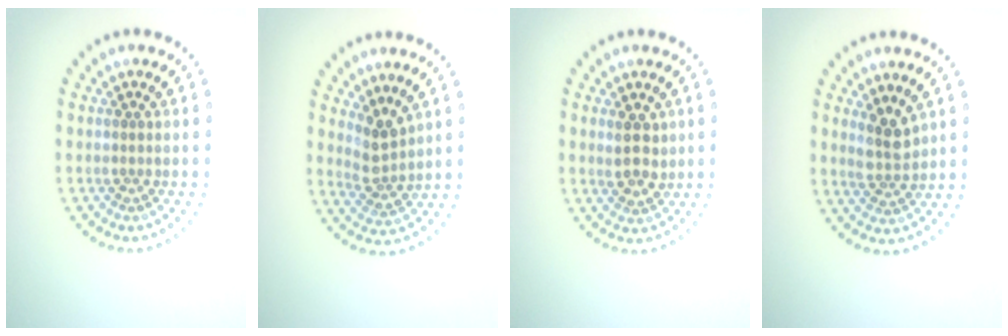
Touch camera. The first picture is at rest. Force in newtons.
{"total": 2.6, "press": 2.0, "slide": 1.7}
{"total": 2.6, "press": 2.4, "slide": 0.9}
{"total": 2.6, "press": 2.4, "slide": 1.1}